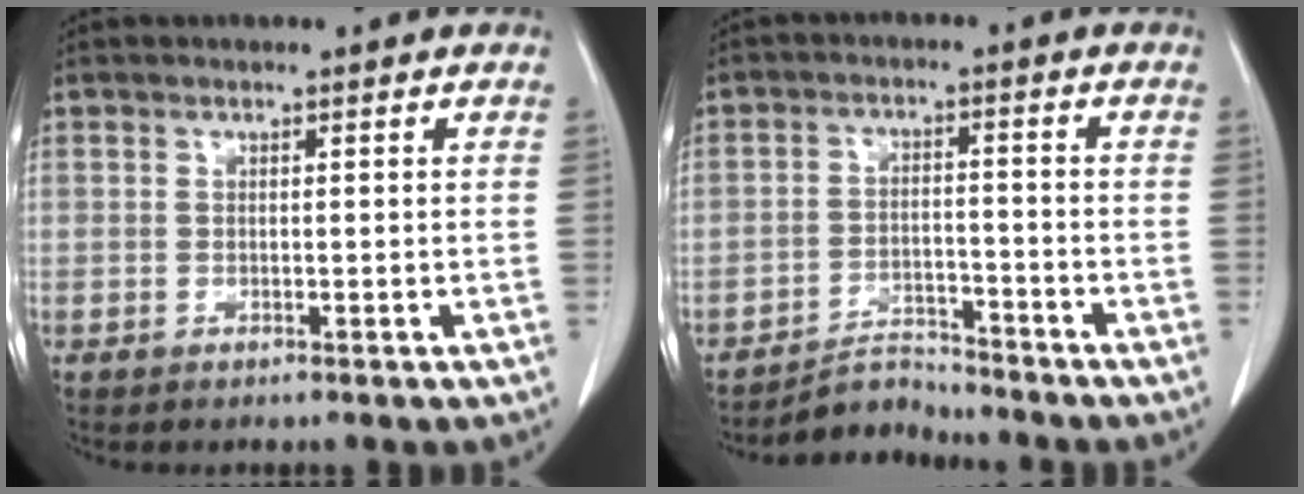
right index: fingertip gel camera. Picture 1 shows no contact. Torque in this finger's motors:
{"motor_torque": [-0.04, -0.09, -0.23, -0.08]}